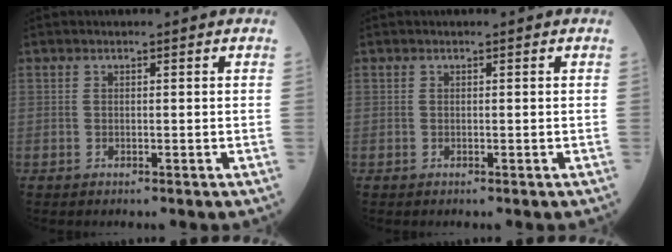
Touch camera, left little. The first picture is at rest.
{"total": 0.0}